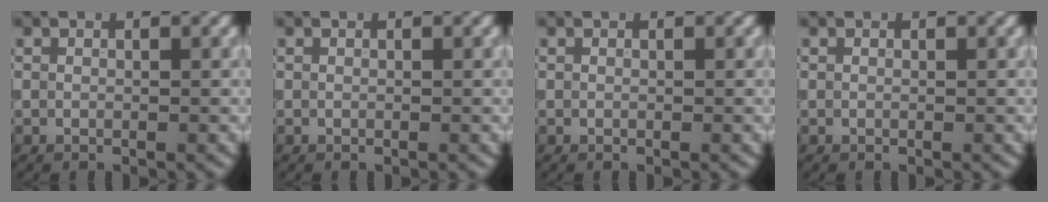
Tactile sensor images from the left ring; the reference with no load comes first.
{"total": 0.0}
{"total": 0.0}
{"total": 0.0}